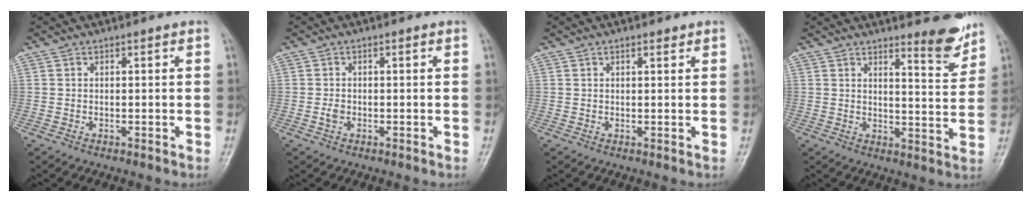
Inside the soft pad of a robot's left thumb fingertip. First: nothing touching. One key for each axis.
{"total": 1.4, "fx": -0.4, "fy": 1.0, "fz": 0.9, "tx": -0.014, "ty": 0.001, "tz": -0.009}
{"total": 1.2, "fx": 0.9, "fy": 0.4, "fz": 0.7, "tx": -0.009, "ty": -0.004, "tz": 0.012}
{"total": 6.8, "fx": 6.0, "fy": 1.2, "fz": 3.1, "tx": -0.025, "ty": -0.062, "tz": 0.081}